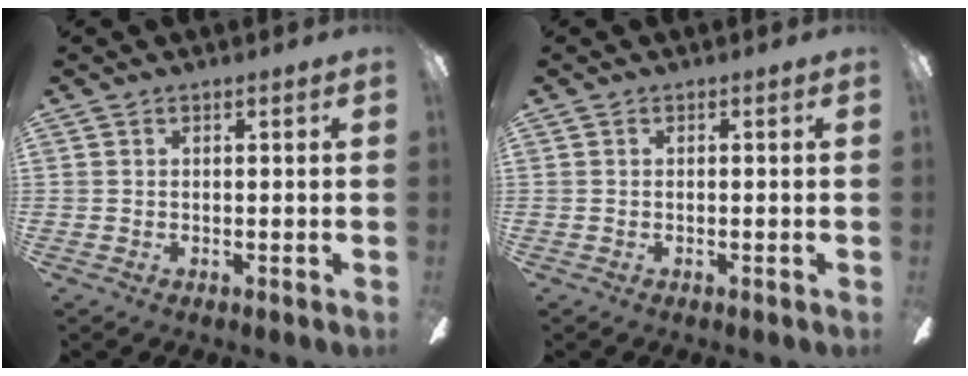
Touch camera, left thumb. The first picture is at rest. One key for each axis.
{"total": 0.0}